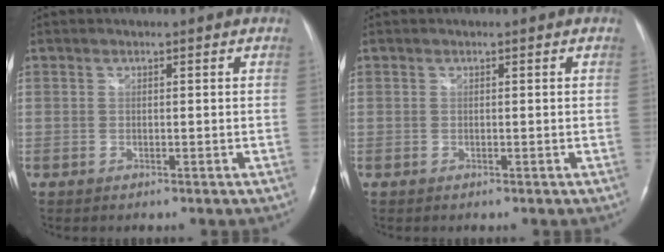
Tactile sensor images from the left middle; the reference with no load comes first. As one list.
[{"total": 0.0}]